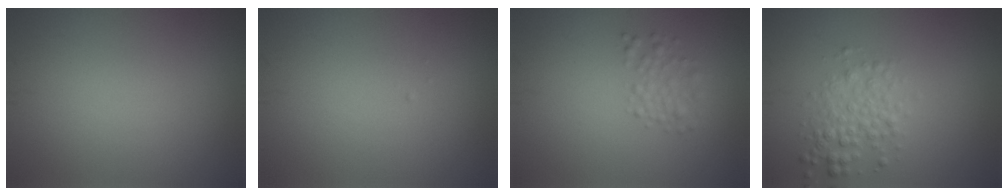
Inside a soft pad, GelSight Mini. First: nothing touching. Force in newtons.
{"total": 0.0}
{"total": 1.9, "press": 1.9, "slide": 0.0}
{"total": 2.8, "press": 2.8, "slide": 0.0}